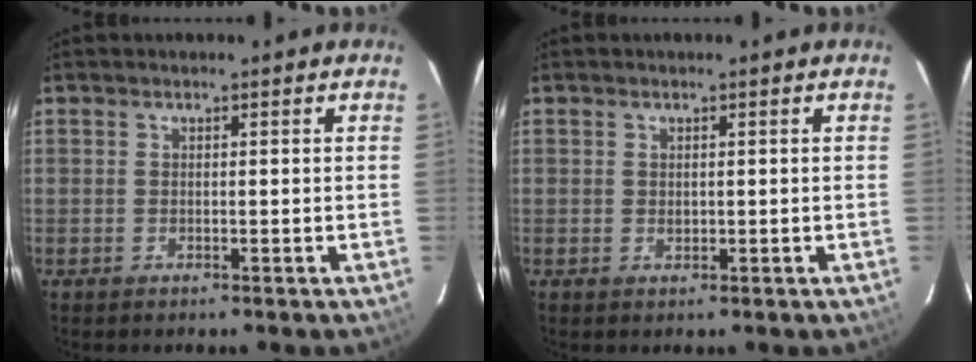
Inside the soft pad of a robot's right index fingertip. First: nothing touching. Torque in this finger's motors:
{"motor_torque": [-0.06, 0.03, 0.02, 0.00]}